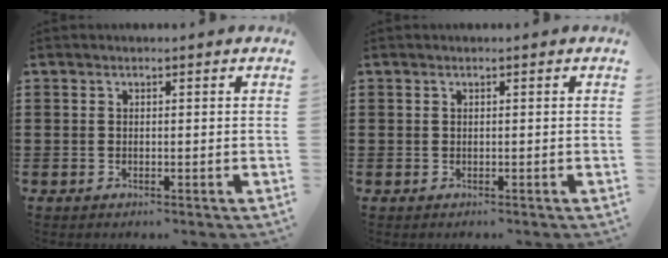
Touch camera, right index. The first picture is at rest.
{"total": 0.0}